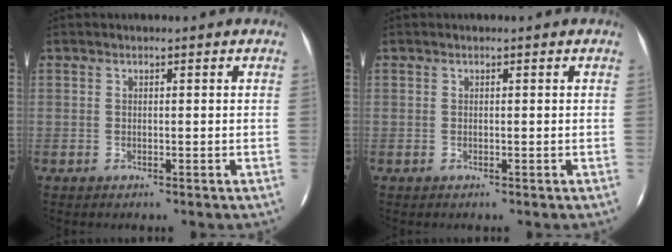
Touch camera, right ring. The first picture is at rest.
{"total": 0.0}